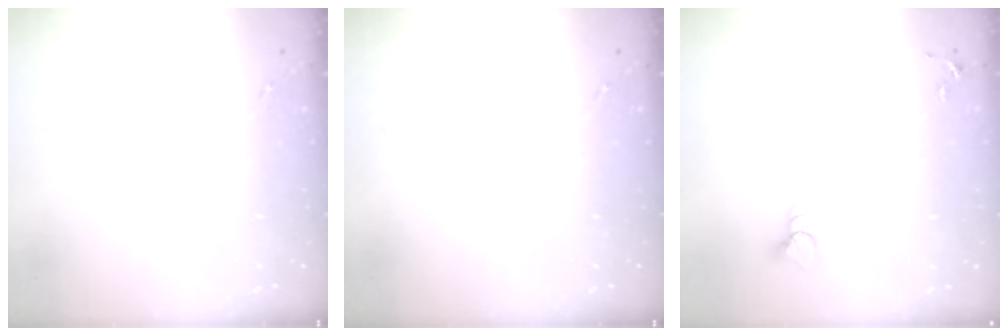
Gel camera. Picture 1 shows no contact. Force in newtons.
{"total": 0.0}
{"total": 4.6, "press": 4.6, "slide": 0.2}